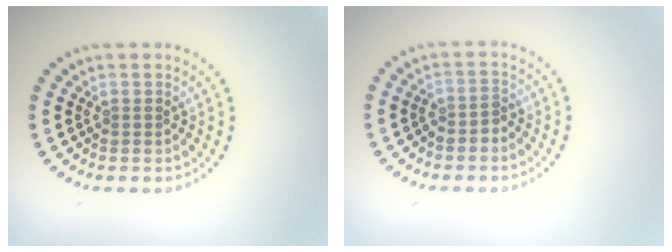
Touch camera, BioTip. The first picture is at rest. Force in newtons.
{"total": 1.2, "press": 1.0, "slide": 0.6}